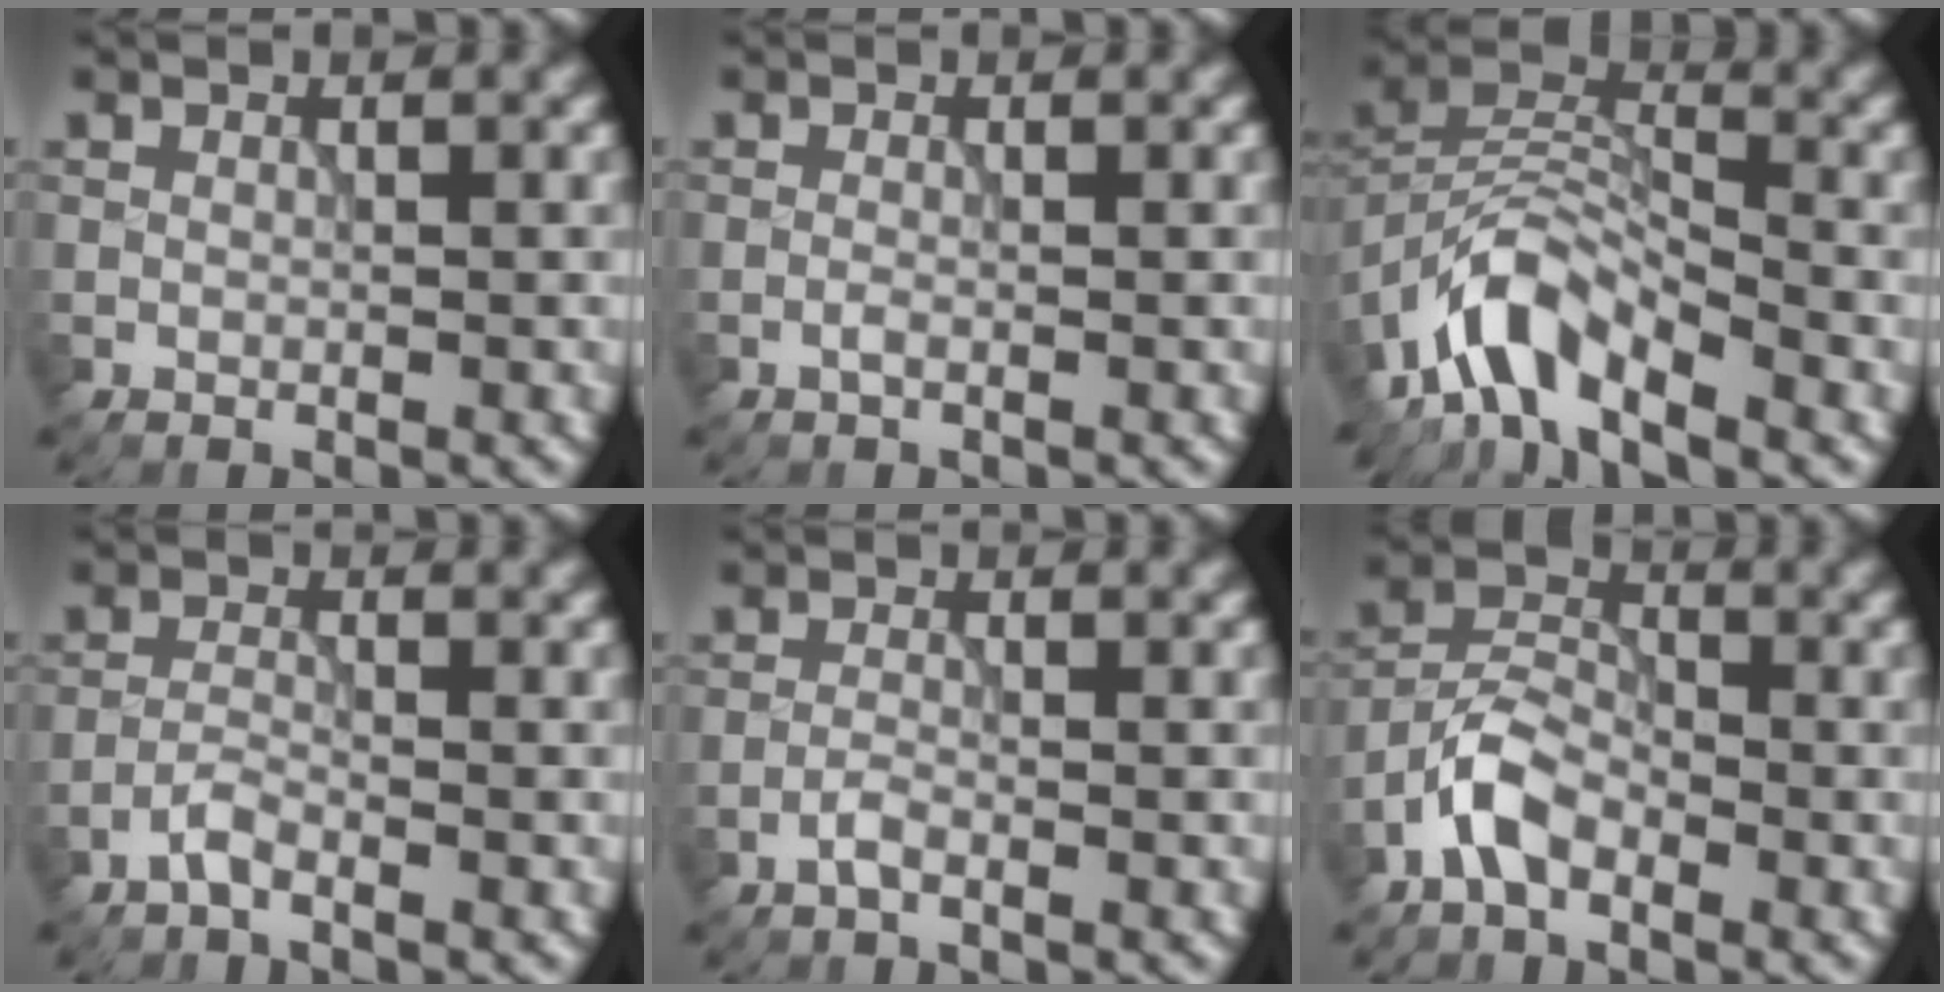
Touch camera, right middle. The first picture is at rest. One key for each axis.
{"total": 0.7, "fx": -0.3, "fy": 0.1, "fz": 0.6, "tx": -0.013, "ty": 0.000, "tz": -0.009}
{"total": 6.6, "fx": -5.0, "fy": 2.3, "fz": 3.6, "tx": -0.058, "ty": 0.005, "tz": -0.104}
{"total": 1.5, "fx": -1.2, "fy": 0.2, "fz": 0.9, "tx": -0.019, "ty": 0.005, "tz": -0.031}
{"total": 1.2, "fx": -0.8, "fy": 0.2, "fz": 0.8, "tx": -0.017, "ty": 0.004, "tz": -0.020}
{"total": 3.9, "fx": -2.5, "fy": 2.0, "fz": 2.3, "tx": -0.041, "ty": 0.012, "tz": -0.060}